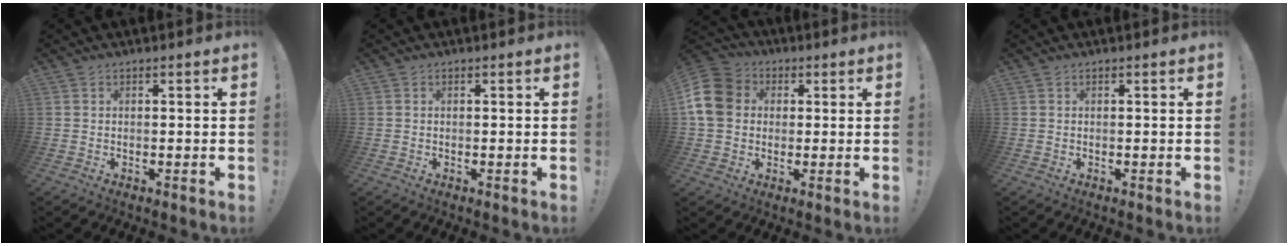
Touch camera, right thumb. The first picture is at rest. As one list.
[{"total": 0.0}, {"total": 13.0, "force": [1.8, 10.9, 7.0], "torque": [-0.123, 0.013, 0.042]}, {"total": 0.0}]